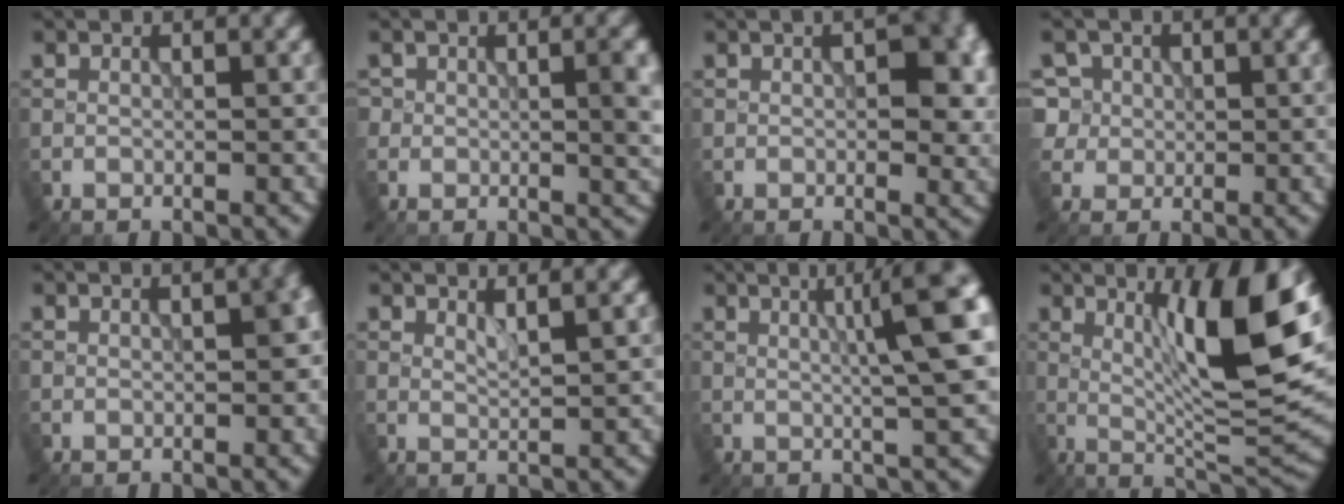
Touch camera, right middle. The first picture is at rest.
{"total": 3.3, "force": [0.4, 1.8, 2.7], "torque": [-0.033, -0.003, 0.005]}
{"total": 5.7, "force": [0.7, 2.9, 4.8], "torque": [-0.051, 0.002, 0.009]}
{"total": 5.6, "force": [1.8, 5.0, 1.7], "torque": [-0.039, 0.028, 0.017]}
{"total": 3.2, "force": [0.1, 1.4, 2.9], "torque": [-0.032, 0.003, 0.005]}
{"total": 1.2, "force": [0.9, 0.0, 0.8], "torque": [-0.013, 0.002, 0.012]}
{"total": 7.9, "force": [1.8, 1.4, 7.6], "torque": [-0.071, 0.024, 0.020]}
{"total": 9.9, "force": [2.7, 1.4, 9.5], "torque": [-0.141, -0.012, 0.051]}